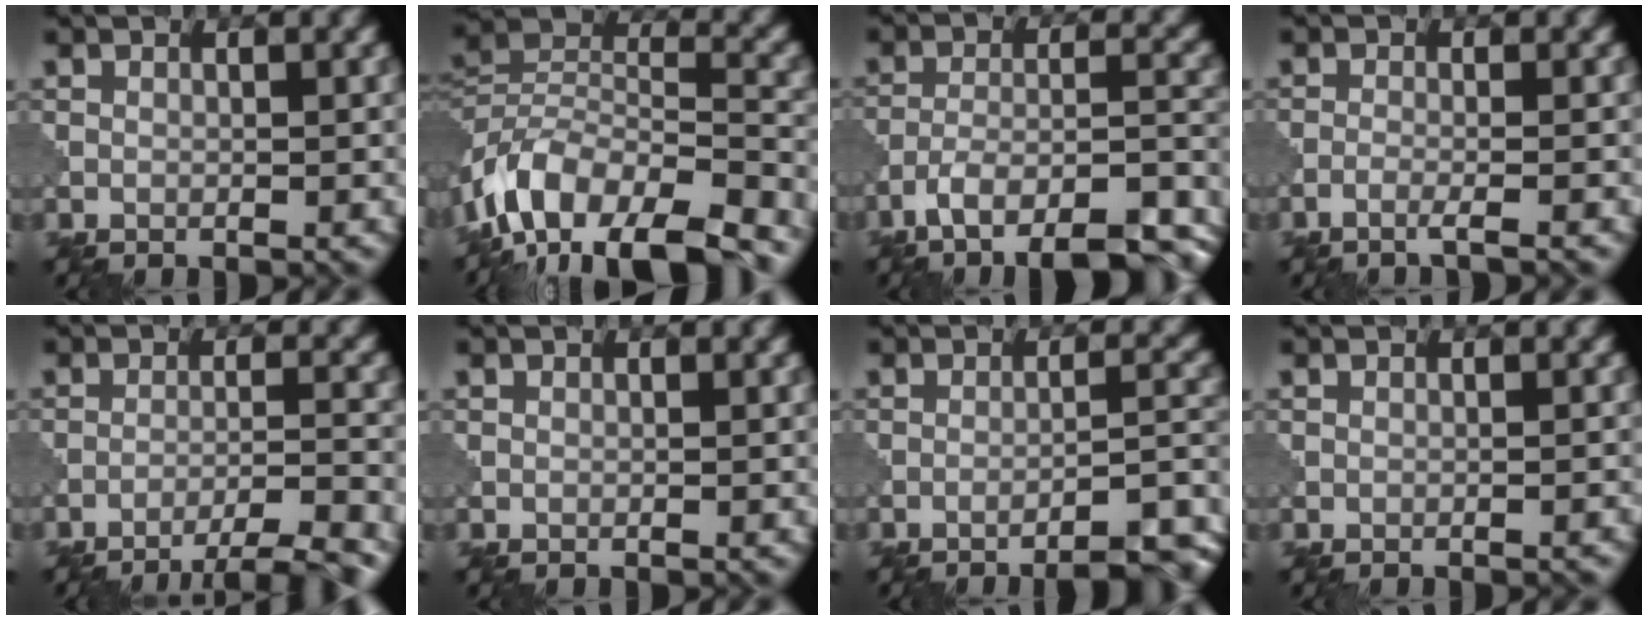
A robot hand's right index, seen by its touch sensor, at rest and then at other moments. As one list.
[{"total": 13.6, "force": [-9.8, 5.7, 7.4], "torque": [-0.152, 0.012, -0.166]}, {"total": 13.3, "force": [-10.6, 3.9, 7.1], "torque": [-0.108, -0.006, -0.142]}, {"total": 1.9, "force": [-1.2, 0.3, 1.5], "torque": [-0.011, 0.003, -0.040]}, {"total": 6.6, "force": [-5.6, 0.9, 3.5], "torque": [-0.049, 0.004, -0.078]}, {"total": 0.0}, {"total": 8.3, "force": [-6.6, 1.7, 4.7], "torque": [-0.048, 0.016, -0.078]}, {"total": 1.0, "force": [-0.9, 0.2, 0.4], "torque": [0.002, 0.002, -0.015]}]